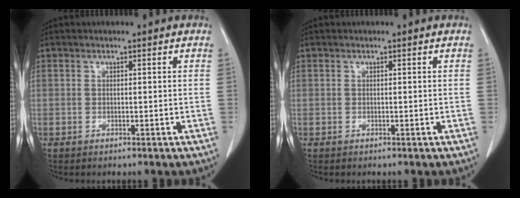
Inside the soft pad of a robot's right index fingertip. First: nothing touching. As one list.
[{"total": 0.0}]